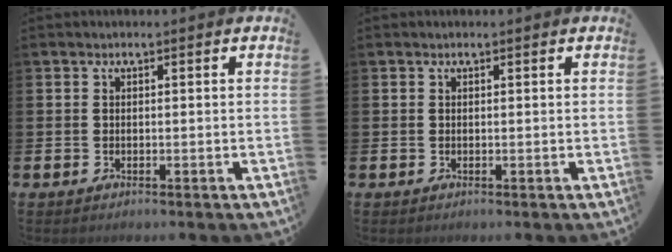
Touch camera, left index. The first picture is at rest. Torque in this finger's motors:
{"motor_torque": [-0.43, -0.67, -0.06, -0.01]}